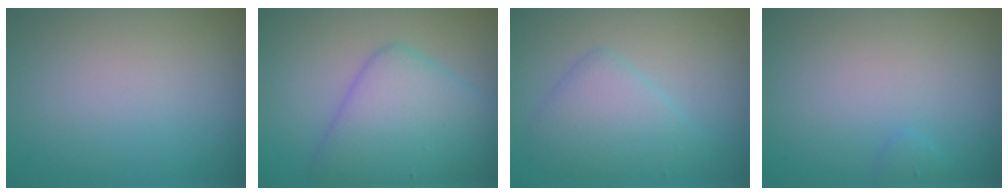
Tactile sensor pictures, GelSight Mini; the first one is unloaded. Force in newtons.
{"total": 5.9, "press": 5.9, "slide": 0.3}
{"total": 3.6, "press": 3.6, "slide": 0.2}
{"total": 0.5, "press": 0.5, "slide": 0.1}